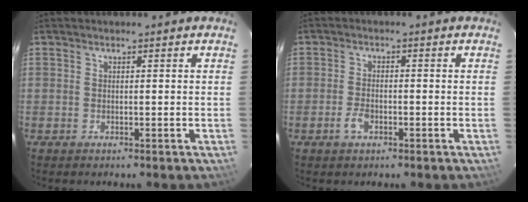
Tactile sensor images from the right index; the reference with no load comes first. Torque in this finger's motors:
{"motor_torque": [0.58, -0.13, 0.17, 0.05]}